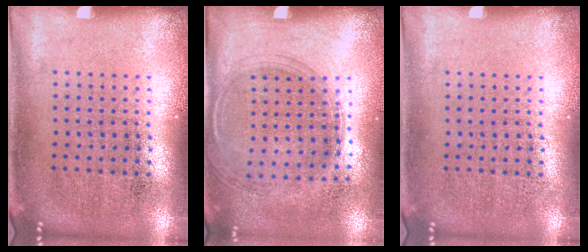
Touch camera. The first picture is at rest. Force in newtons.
{"total": 1.3, "press": 1.1, "slide": 0.7}
{"total": 0.0}